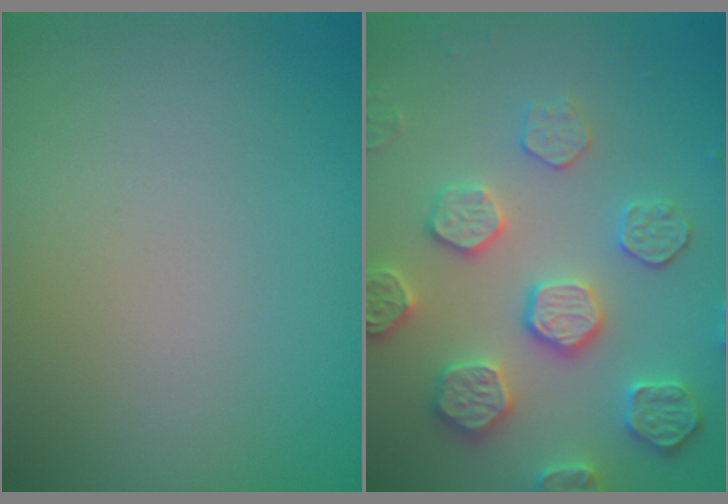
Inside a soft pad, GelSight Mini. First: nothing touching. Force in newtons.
{"total": 5.0, "press": 4.8, "slide": 1.4}